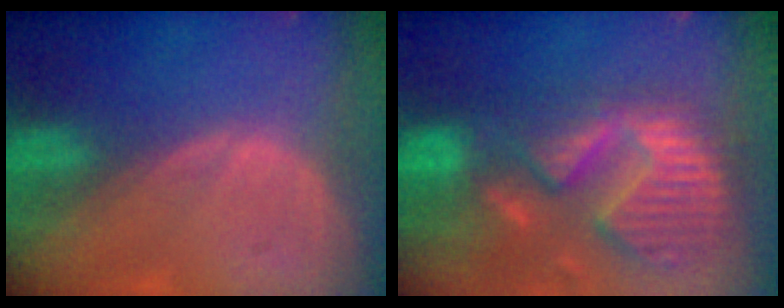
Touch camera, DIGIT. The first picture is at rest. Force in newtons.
{"total": 13.9, "press": 11.6, "slide": 7.7}